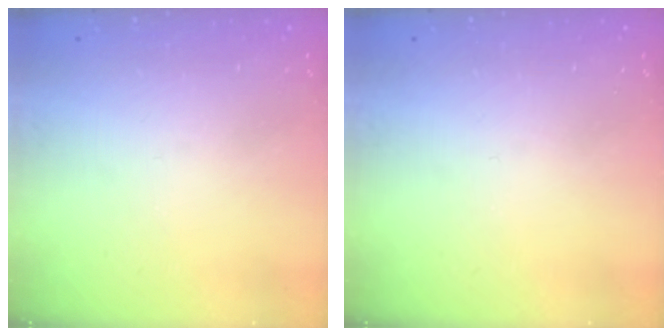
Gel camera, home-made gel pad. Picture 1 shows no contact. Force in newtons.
{"total": 0.0}